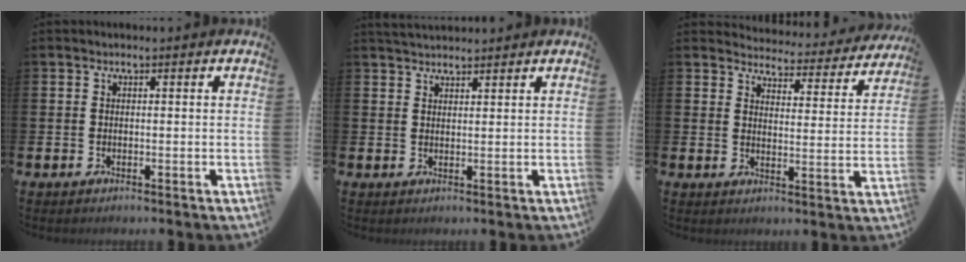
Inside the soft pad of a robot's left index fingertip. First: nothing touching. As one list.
[{"total": 3.5, "force": [3.5, 0.3, 0.2], "torque": [-0.016, -0.016, 0.066]}, {"total": 4.1, "force": [4.1, 0.7, 0.3], "torque": [-0.018, -0.039, 0.064]}]